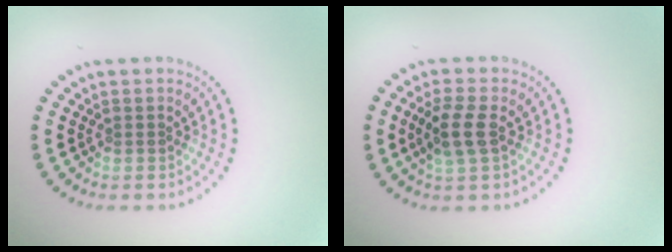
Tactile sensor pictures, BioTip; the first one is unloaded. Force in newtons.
{"total": 2.9, "press": 2.7, "slide": 1.0}